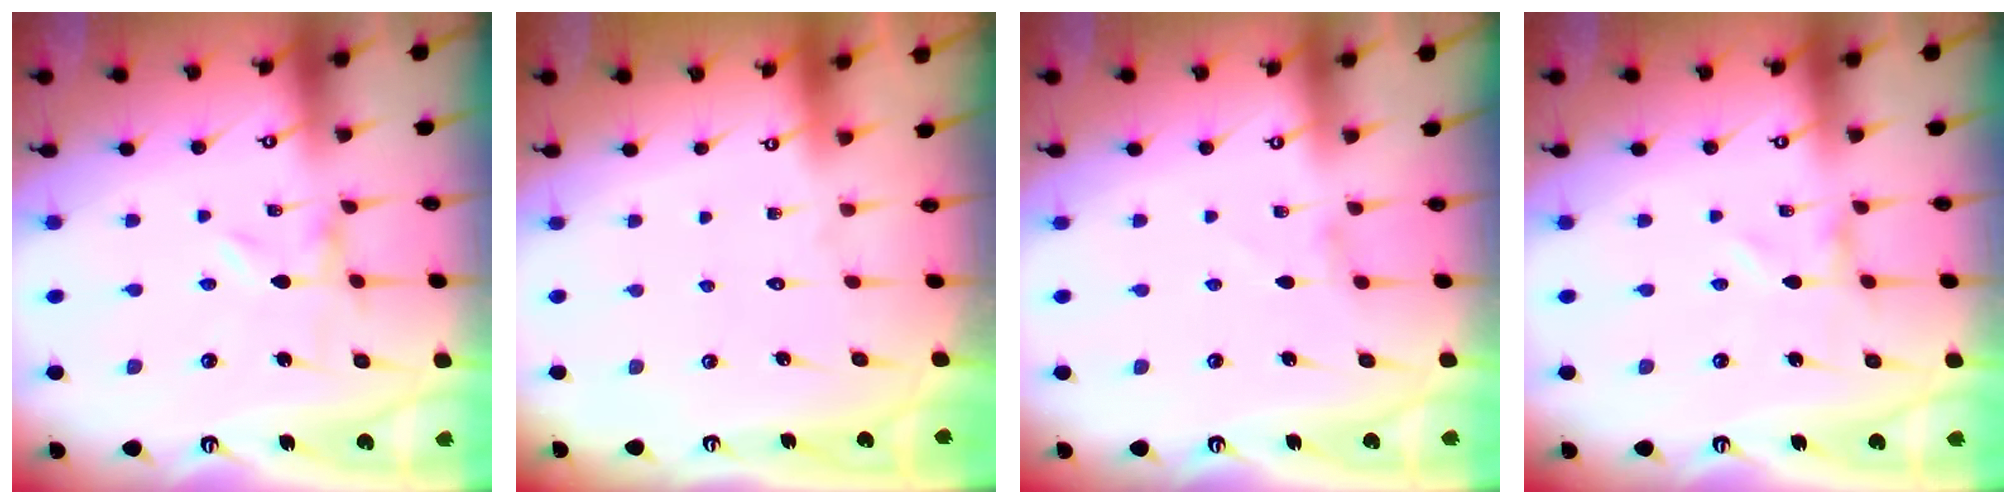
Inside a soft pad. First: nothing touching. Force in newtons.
{"total": 1.5, "press": 1.5, "slide": 0.1}
{"total": 0.0}
{"total": 0.0}